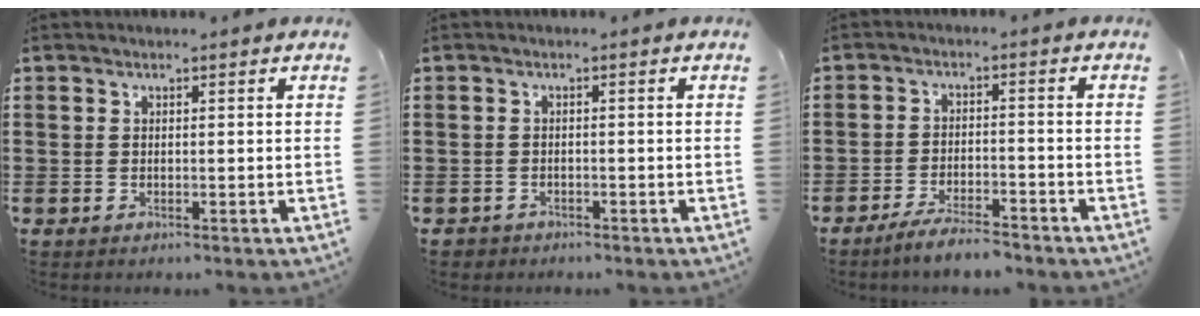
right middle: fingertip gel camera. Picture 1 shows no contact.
{"total": 1.0, "force": [-0.9, 0.4, 0.0], "torque": [-0.004, 0.001, -0.020]}
{"total": 5.1, "force": [-4.7, 0.4, 1.9], "torque": [-0.039, -0.002, -0.092]}